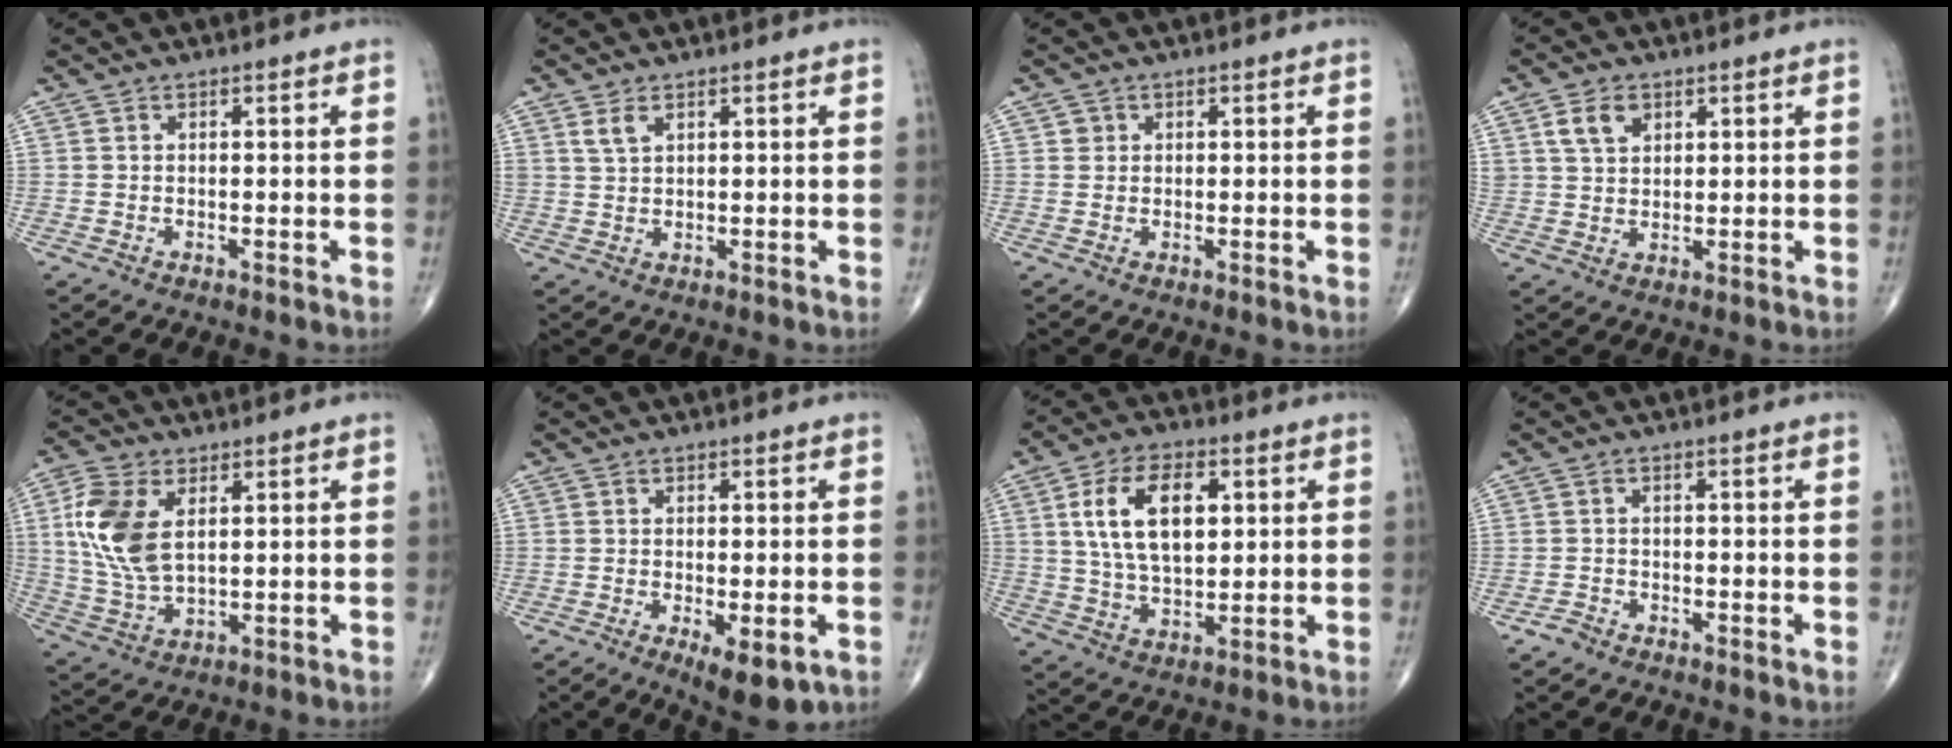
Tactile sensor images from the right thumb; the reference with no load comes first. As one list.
[{"total": 2.6, "force": [1.6, 1.3, 1.6], "torque": [-0.028, -0.002, 0.037]}, {"total": 1.3, "force": [0.4, 1.3, 0.2], "torque": [0.008, 0.000, 0.003]}, {"total": 5.2, "force": [2.5, 3.5, 2.9], "torque": [-0.037, -0.008, 0.047]}, {"total": 12.3, "force": [3.2, 7.0, 9.6], "torque": [-0.202, -0.007, 0.067]}, {"total": 7.1, "force": [-2.6, 2.7, 6.1], "torque": [-0.085, -0.012, -0.031]}, {"total": 14.0, "force": [3.5, 7.8, 11.1], "torque": [-0.186, -0.004, 0.065]}, {"total": 1.6, "force": [-1.2, 0.9, 0.3], "torque": [-0.009, 0.002, -0.026]}]